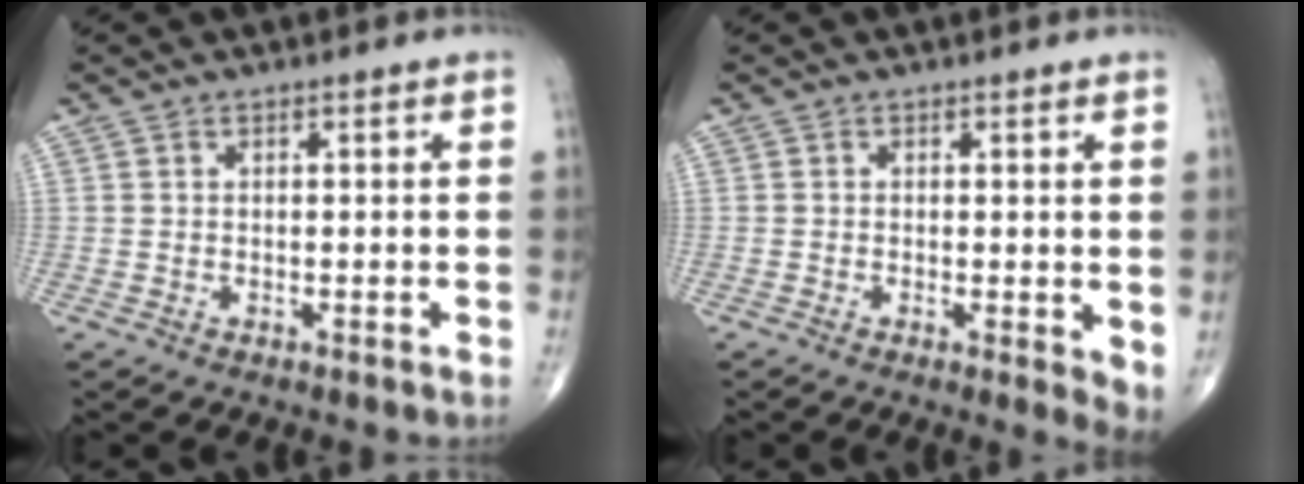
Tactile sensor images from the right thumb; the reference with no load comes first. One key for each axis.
{"total": 3.6, "fx": 0.0, "fy": 1.2, "fz": 3.3, "tx": -0.045, "ty": -0.010, "tz": -0.003}